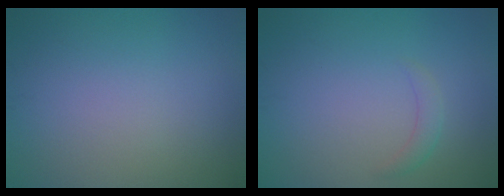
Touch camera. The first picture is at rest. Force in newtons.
{"total": 1.3, "press": 1.3, "slide": 0.1}